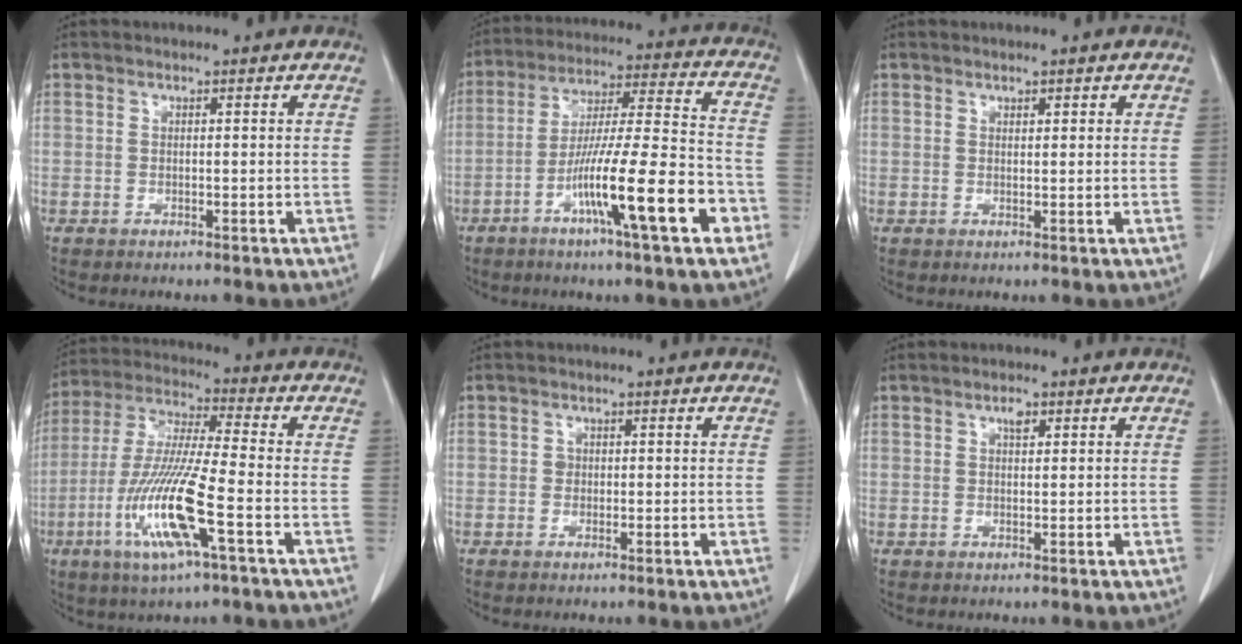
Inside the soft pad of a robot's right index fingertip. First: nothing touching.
{"total": 16.6, "force": [-7.1, 0.6, 15.0], "torque": [-0.255, -0.007, -0.120]}
{"total": 1.1, "force": [0.7, 0.3, 0.8], "torque": [-0.011, 0.001, 0.010]}
{"total": 14.5, "force": [-5.3, 0.5, 13.5], "torque": [-0.283, -0.018, -0.103]}
{"total": 0.9, "force": [-0.1, 0.8, 0.2], "torque": [0.001, 0.003, -0.001]}
{"total": 1.6, "force": [0.8, 0.7, 1.2], "torque": [-0.019, 0.000, 0.012]}